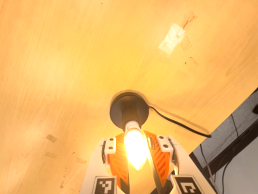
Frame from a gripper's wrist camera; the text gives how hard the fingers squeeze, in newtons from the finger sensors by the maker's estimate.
{"total": 15.4, "left": 14.7, "right": 16.1}